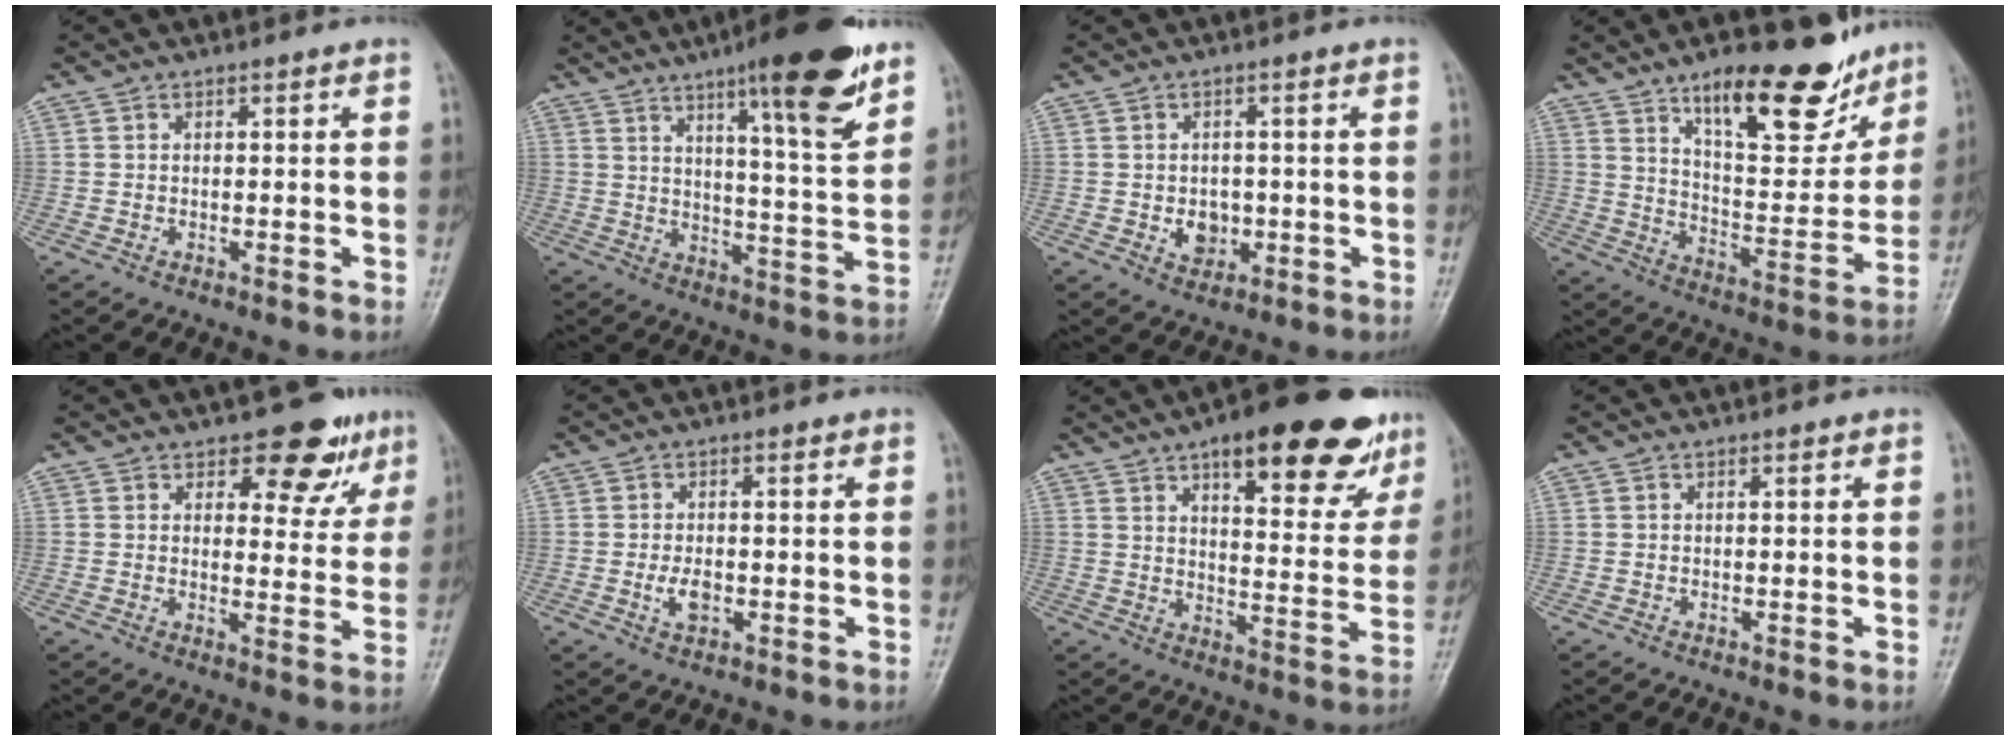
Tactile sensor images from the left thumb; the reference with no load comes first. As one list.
[{"total": 16.5, "force": [10.4, 2.8, 12.5], "torque": [-0.161, -0.059, 0.155]}, {"total": 4.0, "force": [-0.6, 3.3, 2.3], "torque": [-0.017, 0.002, -0.001]}, {"total": 19.5, "force": [13.0, 7.2, 12.7], "torque": [-0.136, -0.078, 0.207]}, {"total": 8.5, "force": [5.8, 4.6, 4.2], "torque": [-0.012, -0.033, 0.071]}, {"total": 3.1, "force": [-0.7, 1.8, 2.5], "torque": [-0.046, -0.003, -0.012]}, {"total": 22.6, "force": [13.9, 8.1, 15.9], "torque": [-0.169, -0.038, 0.190]}, {"total": 0.0}]